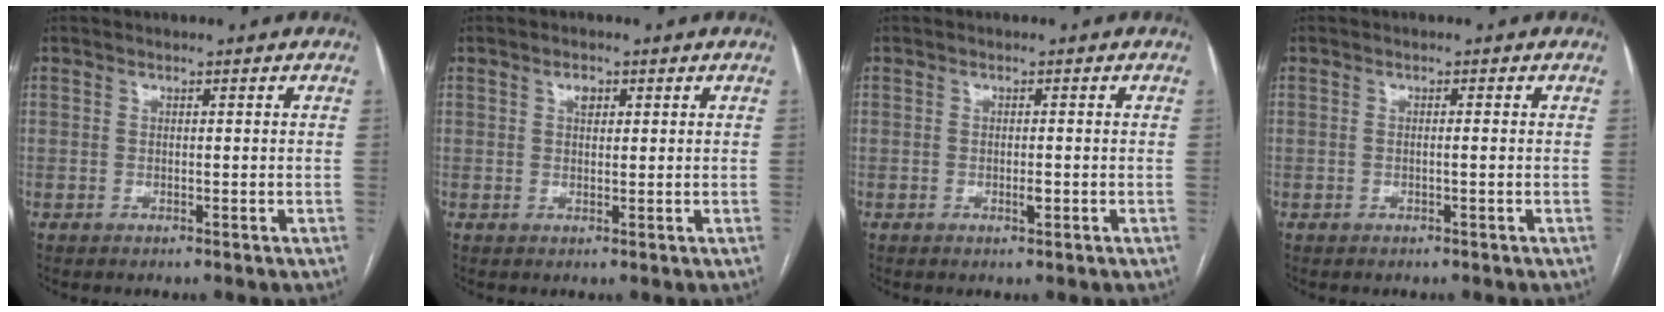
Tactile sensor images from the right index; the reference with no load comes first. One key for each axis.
{"total": 1.7, "fx": 0.7, "fy": 1.0, "fz": 1.2, "tx": -0.020, "ty": 0.003, "tz": 0.012}
{"total": 1.3, "fx": -0.4, "fy": 0.3, "fz": 1.2, "tx": -0.021, "ty": -0.001, "tz": -0.006}
{"total": 0.7, "fx": -0.2, "fy": 0.0, "fz": 0.7, "tx": -0.012, "ty": 0.001, "tz": -0.002}